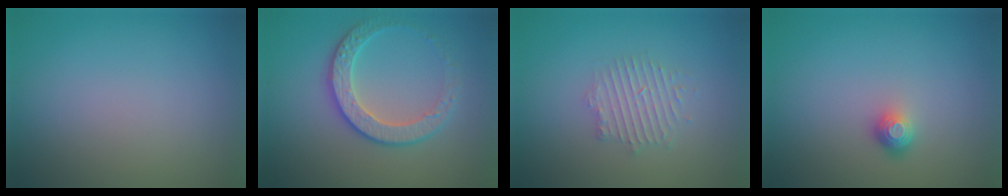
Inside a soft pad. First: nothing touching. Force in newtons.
{"total": 3.7, "press": 3.4, "slide": 1.5}
{"total": 2.4, "press": 2.4, "slide": 0.3}
{"total": 1.6, "press": 1.2, "slide": 1.1}